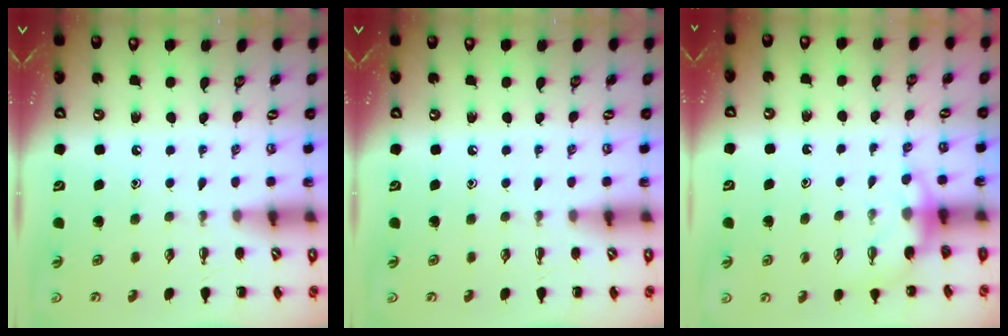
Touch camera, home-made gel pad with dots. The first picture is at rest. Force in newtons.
{"total": 0.0}
{"total": 4.6, "press": 4.5, "slide": 1.0}